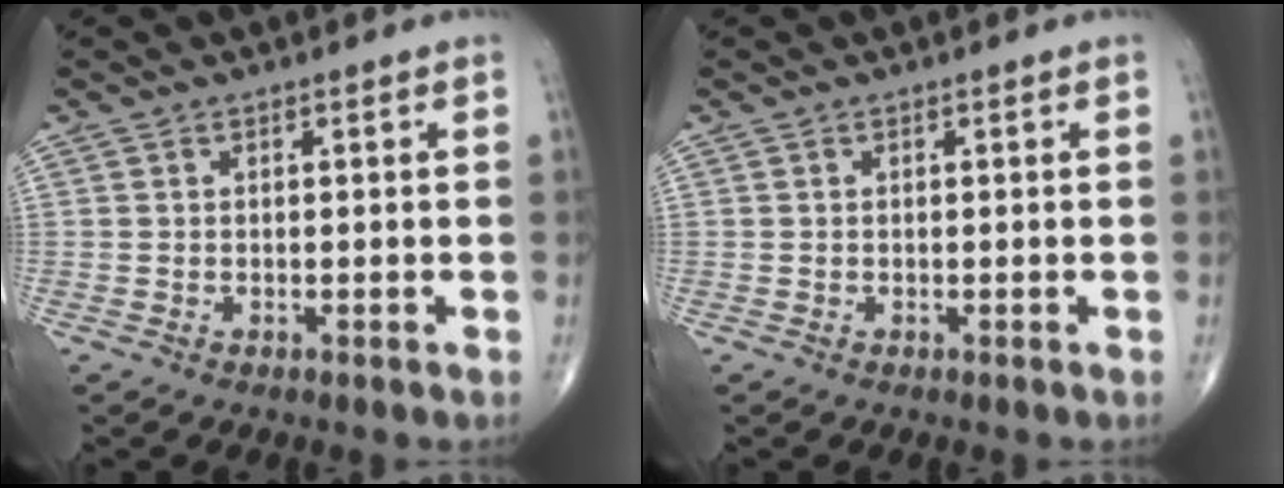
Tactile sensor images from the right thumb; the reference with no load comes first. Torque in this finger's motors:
{"motor_torque": [-0.42, 0.42, -0.14, 0.01, -0.01]}